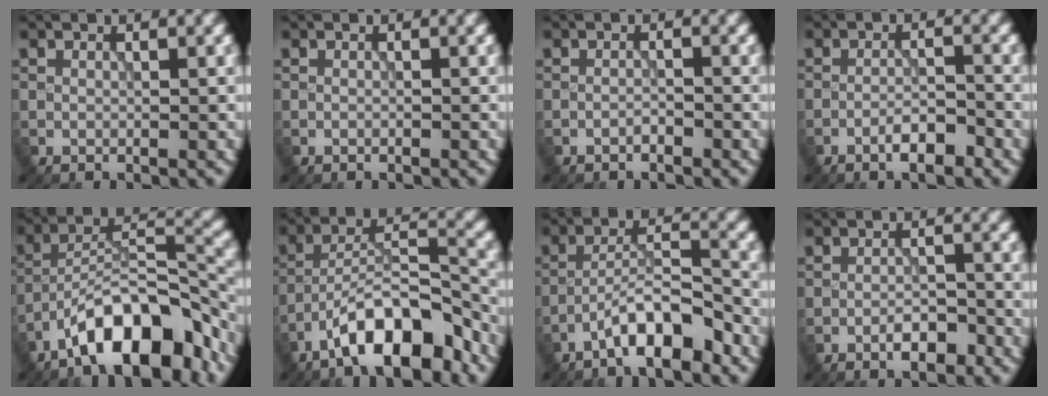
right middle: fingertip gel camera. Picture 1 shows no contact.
{"total": 0.0}
{"total": 0.8, "force": [-0.7, 0.2, 0.4], "torque": [-0.006, 0.002, -0.014]}
{"total": 2.9, "force": [-1.9, 0.6, 2.1], "torque": [-0.031, 0.007, -0.035]}
{"total": 11.0, "force": [-7.2, 3.8, 7.4], "torque": [-0.103, 0.017, -0.133]}
{"total": 9.5, "force": [-6.4, 3.0, 6.4], "torque": [-0.092, 0.018, -0.114]}
{"total": 5.7, "force": [-3.9, 1.1, 4.0], "torque": [-0.065, 0.013, -0.072]}
{"total": 2.7, "force": [-1.7, 0.8, 1.9], "torque": [-0.027, 0.005, -0.030]}